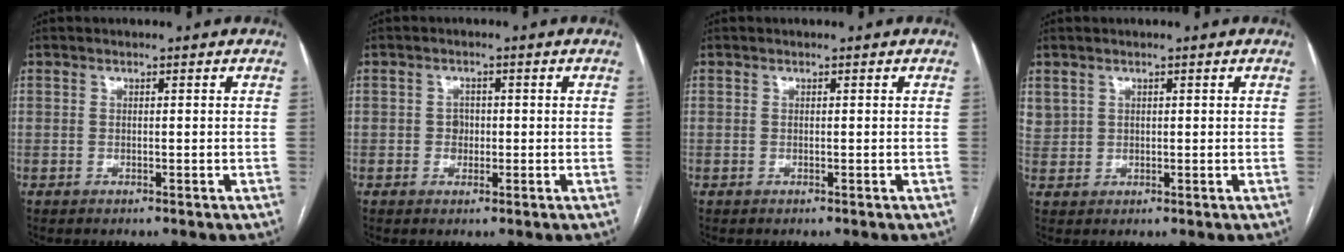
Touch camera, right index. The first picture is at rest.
{"total": 1.9, "force": [-0.1, 1.7, 0.9], "torque": [-0.010, 0.005, -0.002]}
{"total": 0.0}
{"total": 2.5, "force": [1.5, 1.9, 0.5], "torque": [-0.005, 0.007, 0.035]}